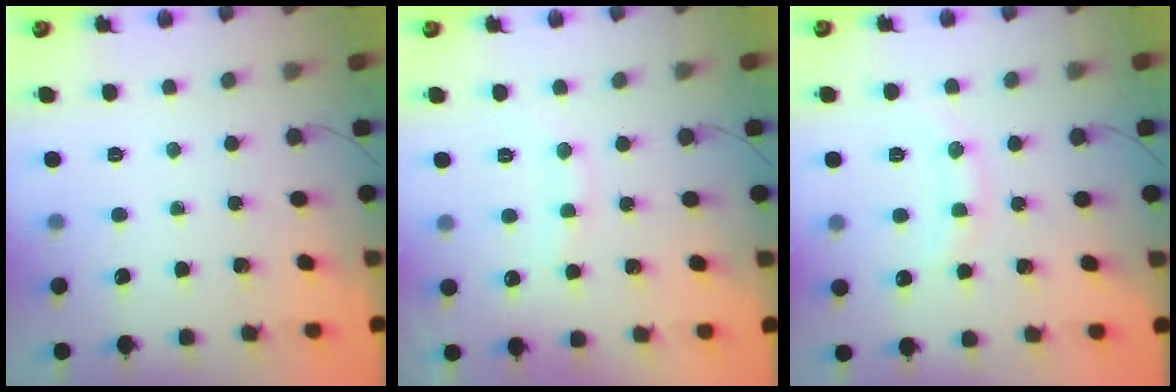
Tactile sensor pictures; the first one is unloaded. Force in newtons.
{"total": 8.4, "press": 8.3, "slide": 1.2}
{"total": 7.5, "press": 7.4, "slide": 0.9}